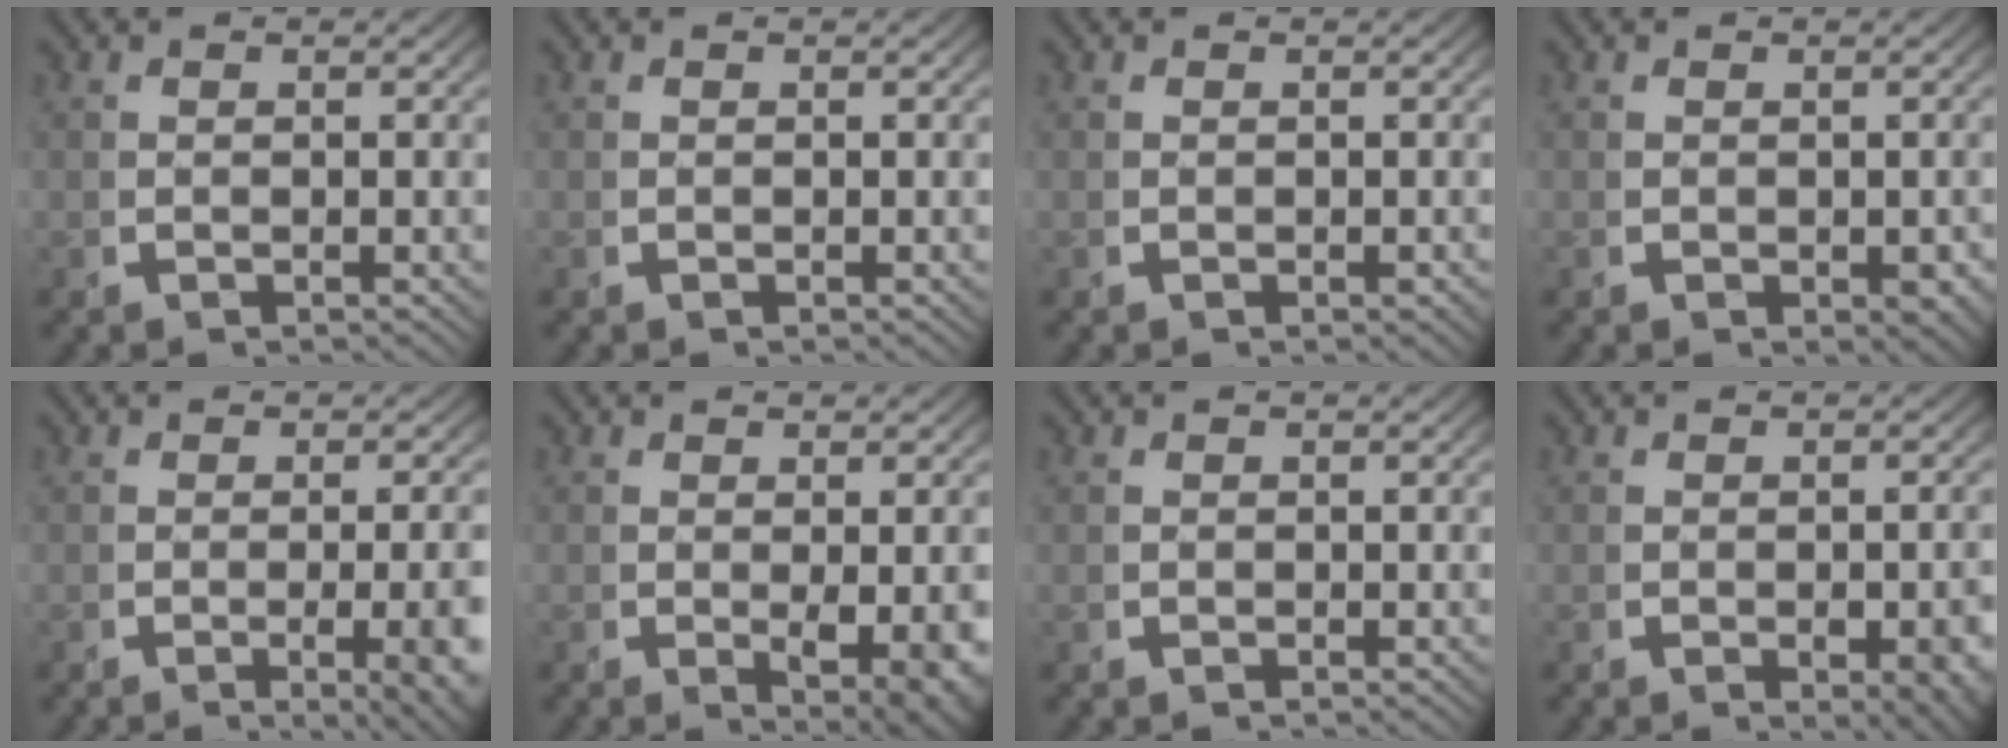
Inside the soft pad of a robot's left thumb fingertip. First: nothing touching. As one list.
[{"total": 0.0}, {"total": 0.0}, {"total": 1.2, "force": [-0.1, 0.8, 0.9], "torque": [-0.009, -0.009, 0.002]}, {"total": 5.5, "force": [-1.4, 1.6, 5.0], "torque": [-0.072, -0.014, -0.016]}, {"total": 4.6, "force": [-0.6, 1.8, 4.2], "torque": [-0.071, -0.027, 0.005]}, {"total": 0.0}, {"total": 3.4, "force": [-0.8, 1.5, 2.9], "torque": [-0.037, -0.012, -0.005]}]